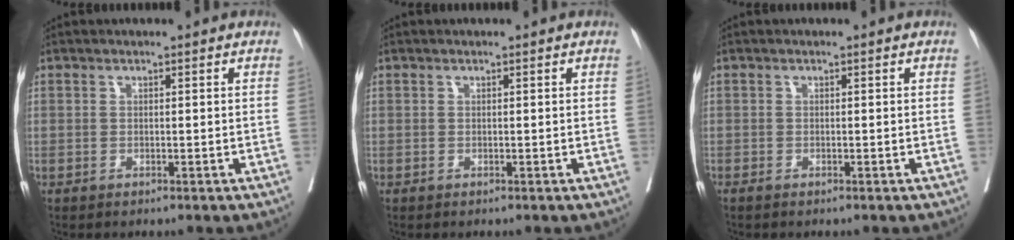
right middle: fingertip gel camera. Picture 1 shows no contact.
{"total": 0.0}
{"total": 0.0}